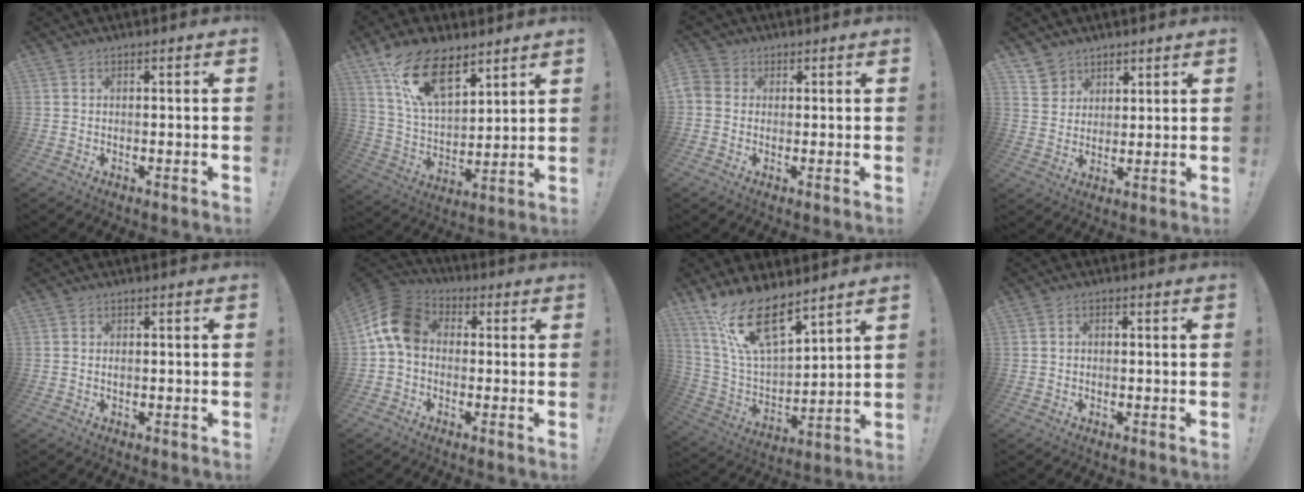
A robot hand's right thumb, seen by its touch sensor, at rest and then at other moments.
{"total": 18.1, "force": [11.0, 9.2, 11.1], "torque": [-0.209, -0.059, 0.202]}
{"total": 3.5, "force": [0.3, 3.2, 1.3], "torque": [-0.028, 0.004, 0.005]}
{"total": 6.5, "force": [4.7, 4.5, 0.4], "torque": [-0.011, -0.034, 0.092]}
{"total": 0.7, "force": [-0.3, 0.4, 0.4], "torque": [-0.004, 0.002, -0.007]}
{"total": 12.5, "force": [1.0, 9.2, 8.5], "torque": [-0.157, 0.021, 0.027]}
{"total": 17.8, "force": [12.6, 6.5, 10.8], "torque": [-0.207, -0.086, 0.229]}
{"total": 1.2, "force": [-0.6, 0.8, 0.8], "torque": [-0.017, 0.006, -0.010]}